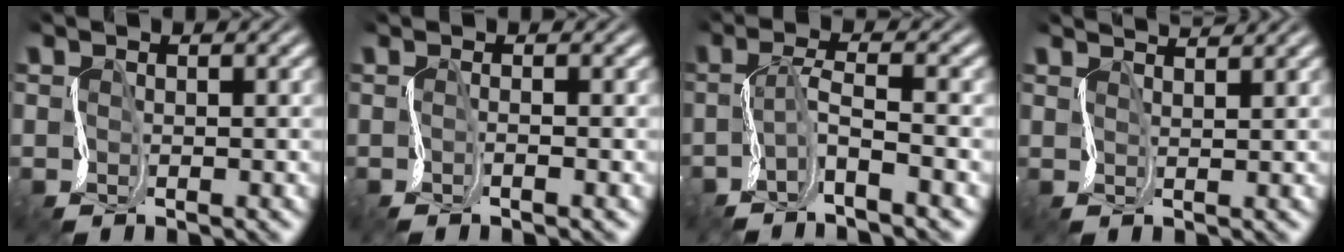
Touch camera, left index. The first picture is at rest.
{"total": 0.8, "force": [0.0, -0.2, 0.7], "torque": [-0.009, -0.005, -0.003]}
{"total": 2.8, "force": [-1.3, -0.1, 2.5], "torque": [-0.047, 0.006, -0.036]}
{"total": 3.0, "force": [2.8, 0.4, 1.2], "torque": [-0.008, 0.012, 0.022]}